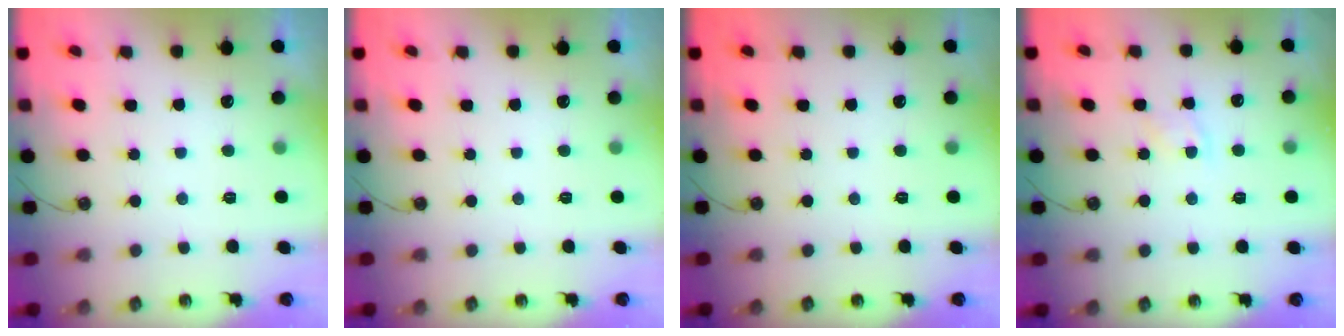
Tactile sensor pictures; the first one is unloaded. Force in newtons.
{"total": 0.0}
{"total": 0.0}
{"total": 6.0, "press": 6.0, "slide": 0.7}